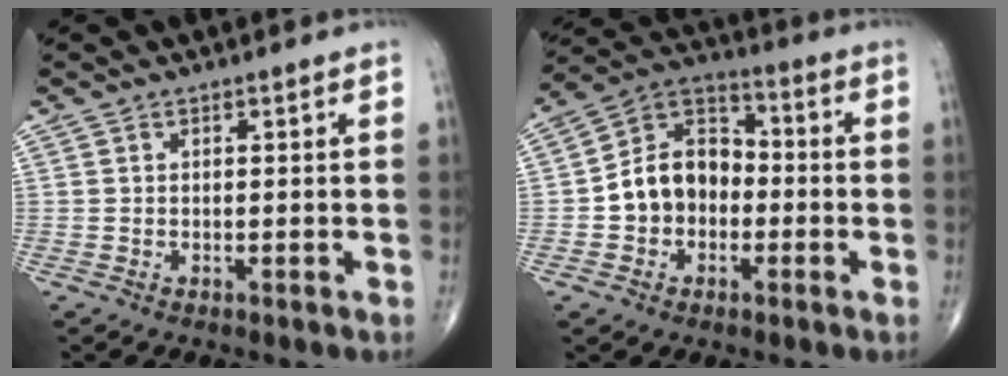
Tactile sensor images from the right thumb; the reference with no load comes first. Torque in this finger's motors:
{"motor_torque": [0.03, 0.50, 0.52, -0.39, 0.30]}